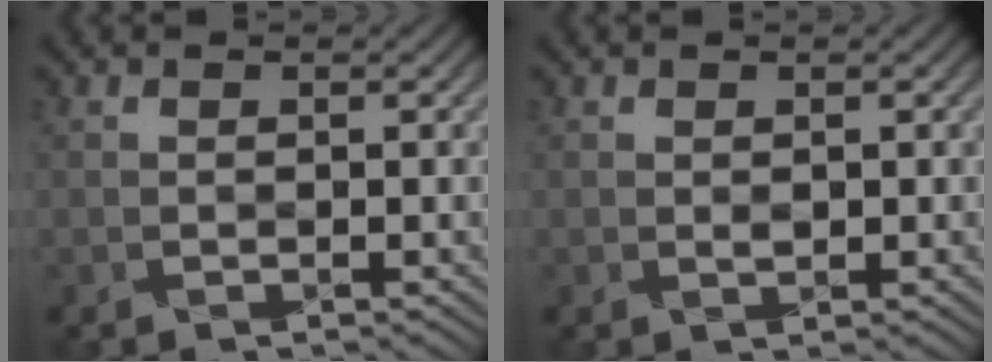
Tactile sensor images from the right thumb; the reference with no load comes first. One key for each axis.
{"total": 0.6, "fx": 0.3, "fy": 0.5, "fz": 0.4, "tx": -0.006, "ty": -0.001, "tz": 0.007}